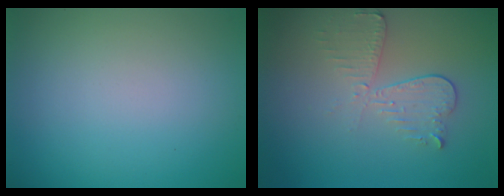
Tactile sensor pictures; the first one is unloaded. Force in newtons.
{"total": 3.1, "press": 2.7, "slide": 1.6}